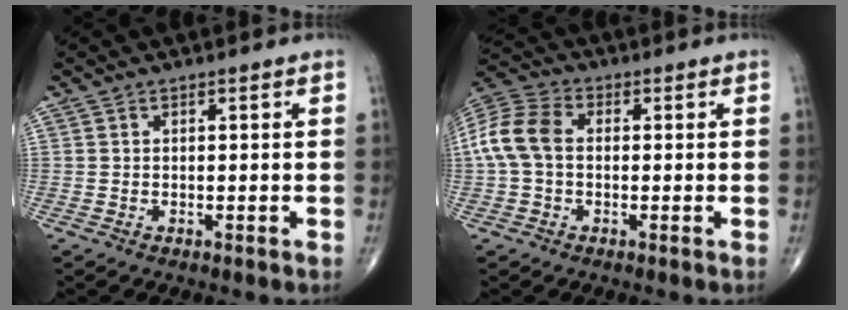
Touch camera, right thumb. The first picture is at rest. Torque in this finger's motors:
{"motor_torque": [-0.05, 0.27, 0.40, -0.39, 0.09]}